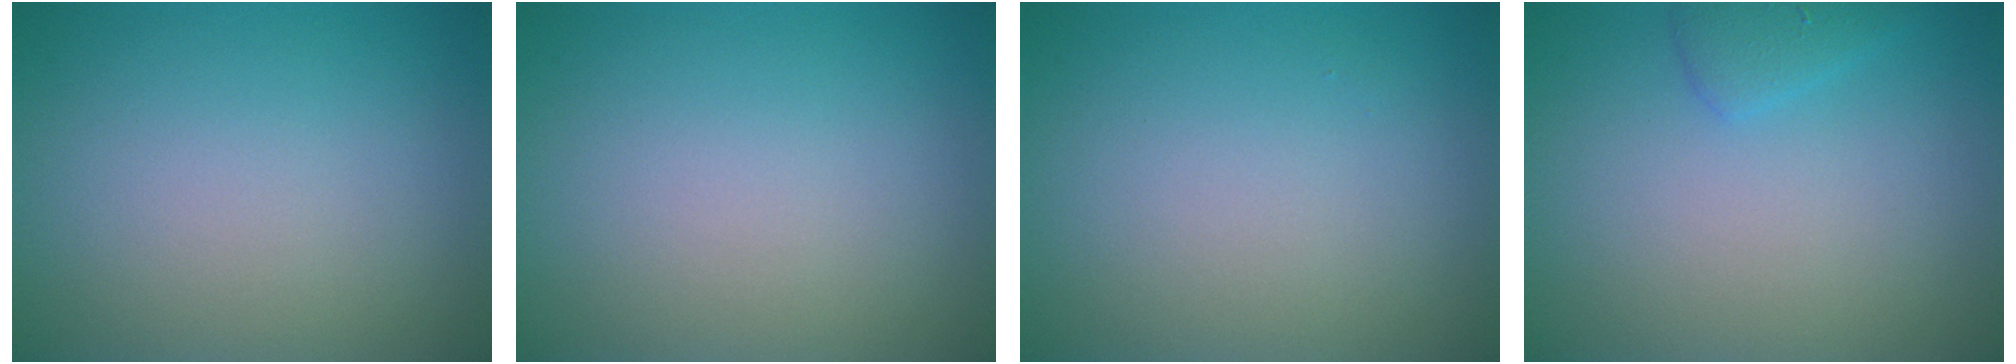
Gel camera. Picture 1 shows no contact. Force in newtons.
{"total": 0.0}
{"total": 0.0}
{"total": 1.4, "press": 1.4, "slide": 0.1}